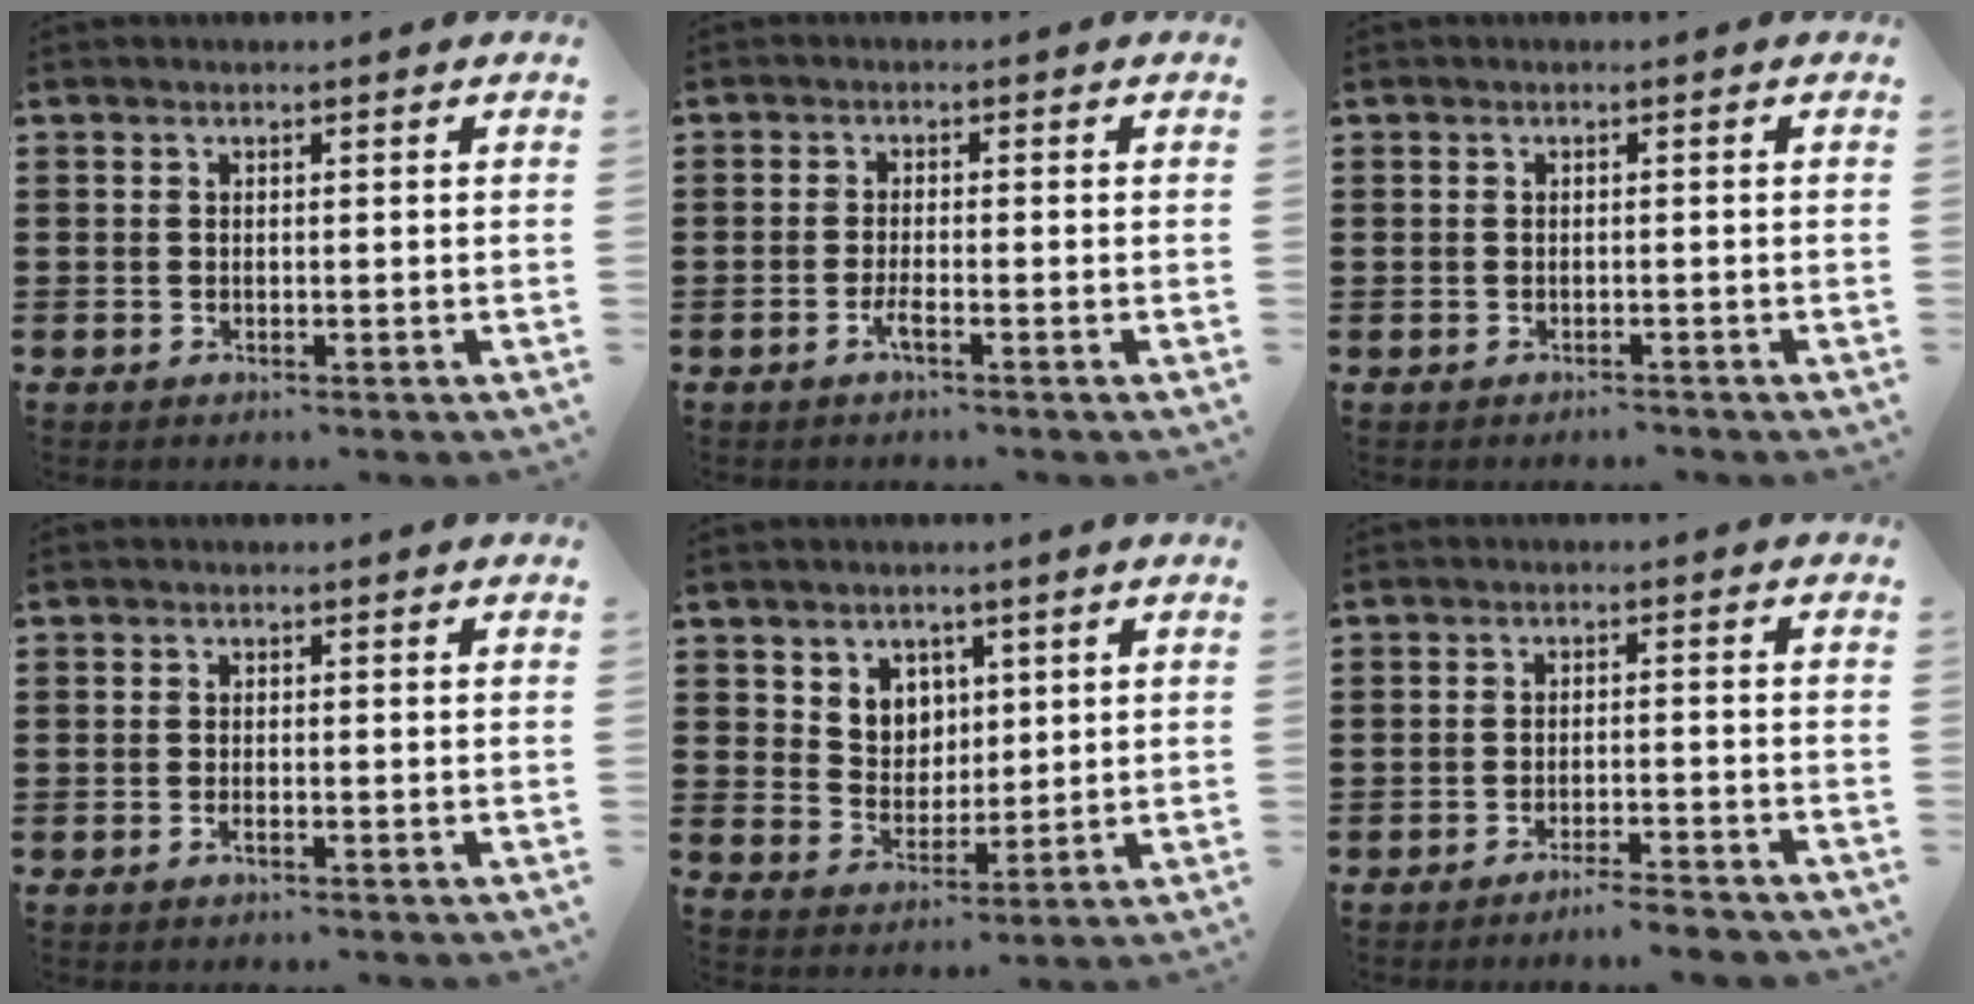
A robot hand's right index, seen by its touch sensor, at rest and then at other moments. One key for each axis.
{"total": 1.9, "fx": -1.1, "fy": 0.2, "fz": 1.6, "tx": -0.035, "ty": -0.005, "tz": -0.022}
{"total": 0.8, "fx": -0.7, "fy": 0.4, "fz": -0.1, "tx": -0.001, "ty": 0.004, "tz": -0.017}
{"total": 0.8, "fx": -0.5, "fy": 0.1, "fz": 0.6, "tx": -0.013, "ty": -0.004, "tz": -0.008}
{"total": 4.9, "fx": 2.8, "fy": 3.9, "fz": 0.6, "tx": -0.026, "ty": 0.002, "tz": 0.050}
{"total": 3.0, "fx": -2.8, "fy": -0.2, "fz": 1.0, "tx": -0.019, "ty": 0.000, "tz": -0.057}